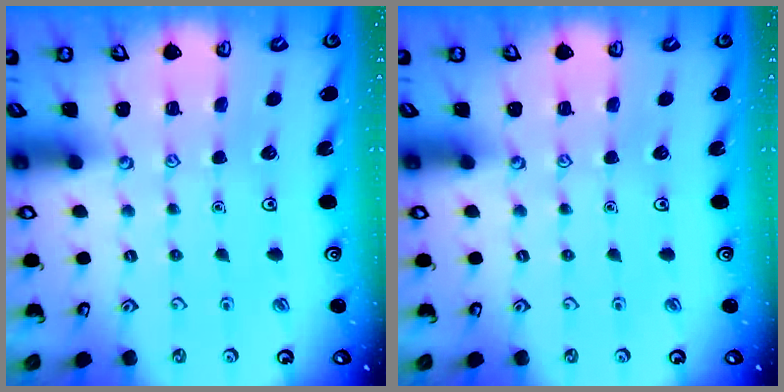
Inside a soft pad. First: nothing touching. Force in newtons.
{"total": 0.0}